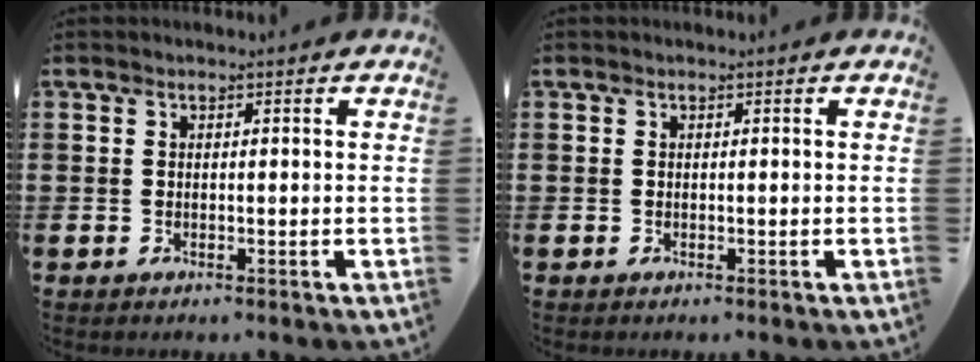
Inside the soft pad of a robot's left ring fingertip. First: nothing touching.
{"total": 0.0}